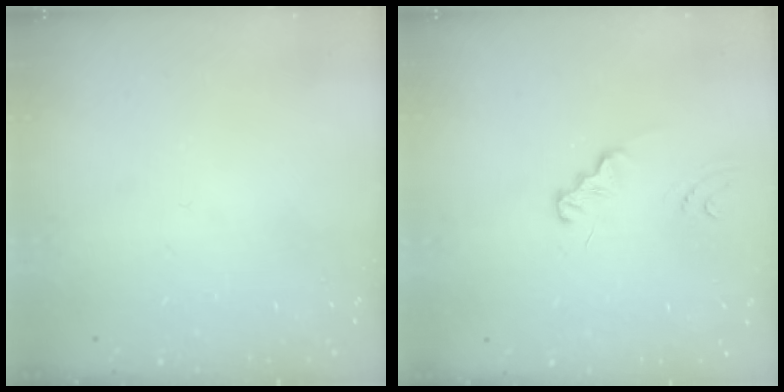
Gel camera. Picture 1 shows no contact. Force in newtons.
{"total": 1.2, "press": 1.2, "slide": 0.1}